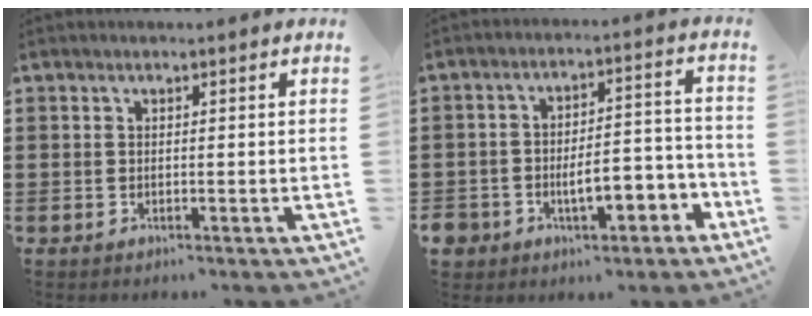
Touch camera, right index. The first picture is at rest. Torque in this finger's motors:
{"motor_torque": [0.74, -0.13, 0.19, 0.09]}